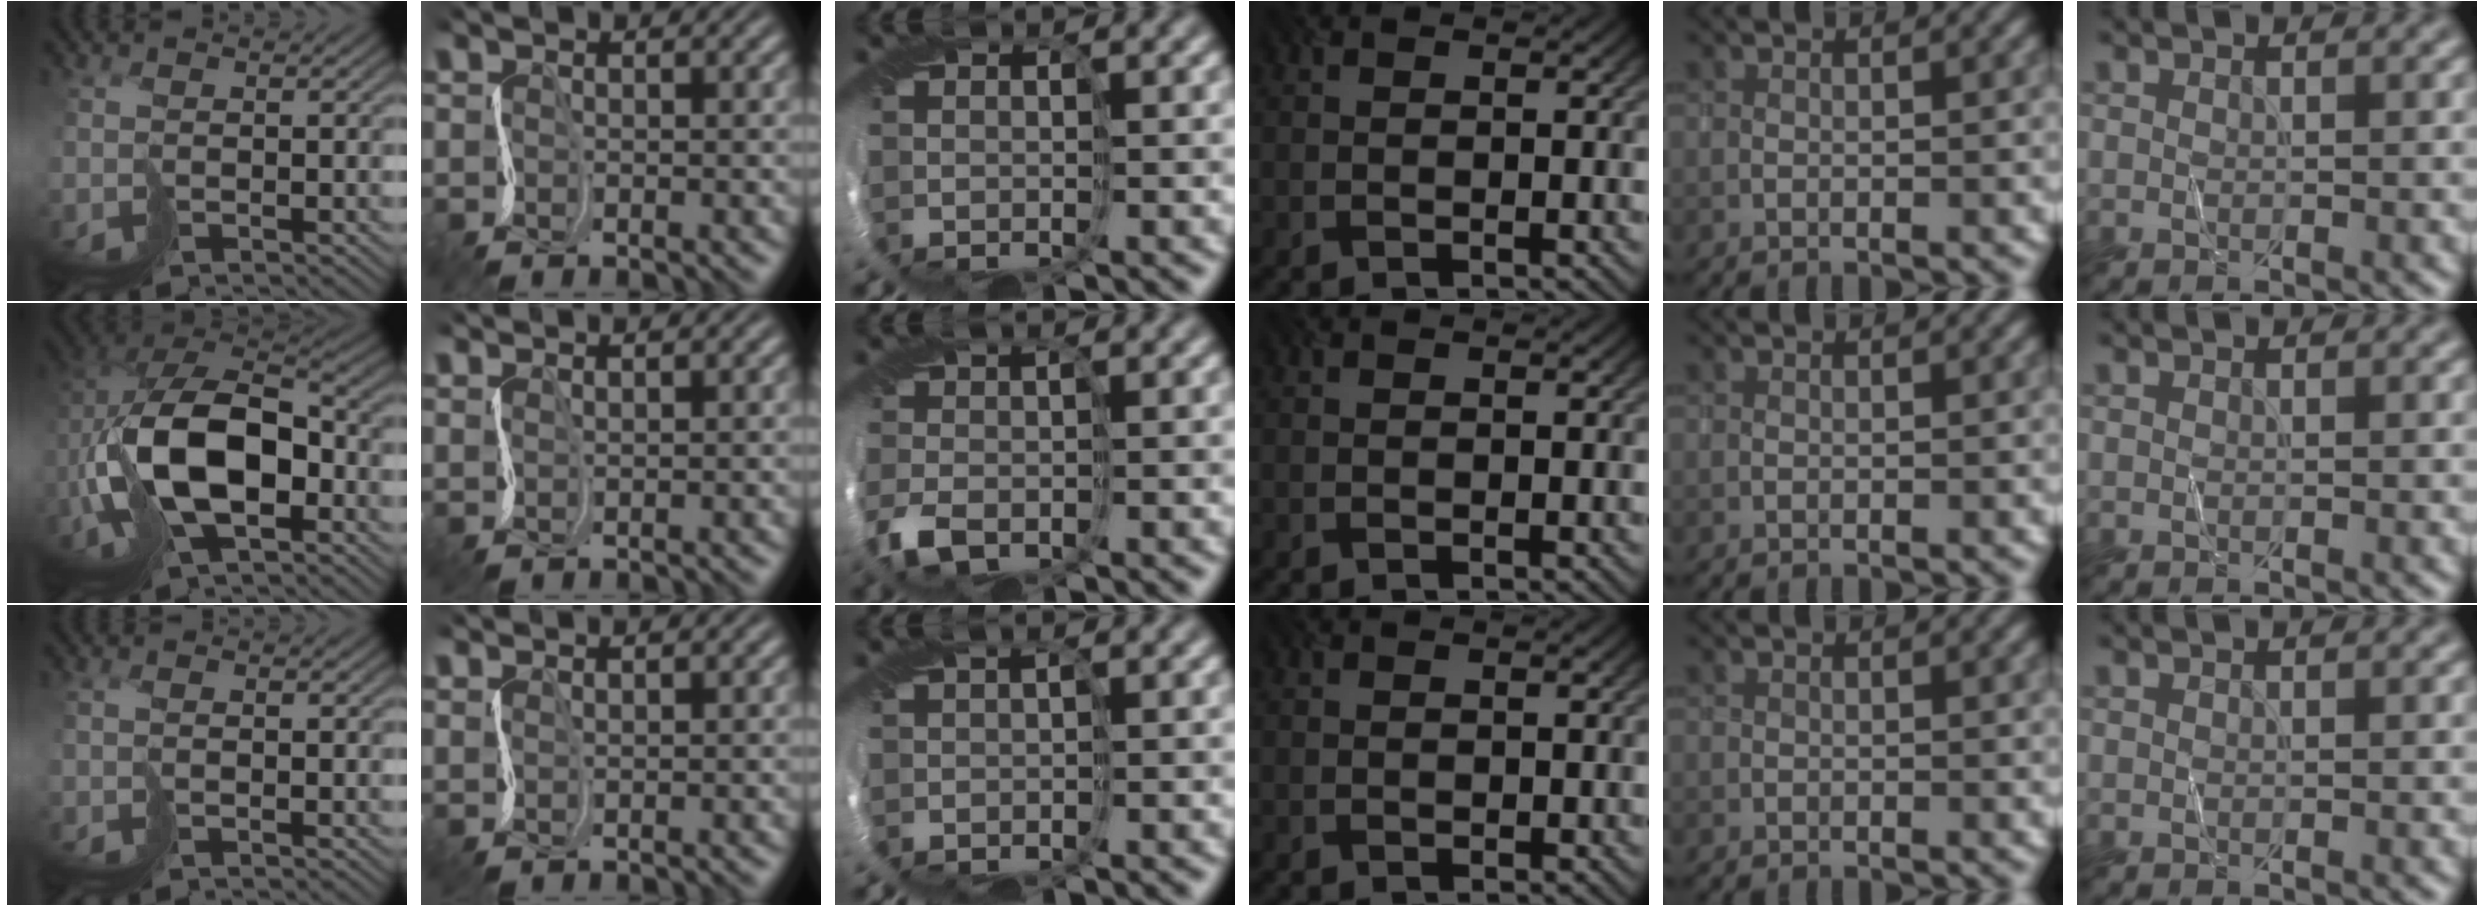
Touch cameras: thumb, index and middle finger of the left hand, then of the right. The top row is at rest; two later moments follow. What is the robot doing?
{"motion": "cut", "object": "receipt paper"}